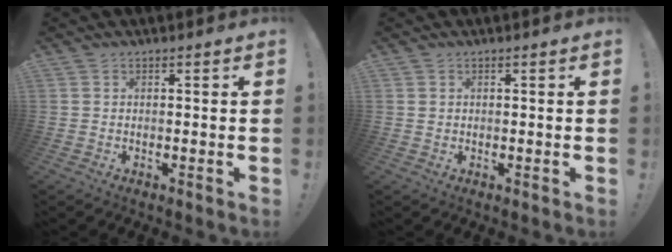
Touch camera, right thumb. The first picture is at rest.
{"total": 0.7, "force": [0.3, 0.6, 0.1], "torque": [-0.004, 0.003, 0.006]}